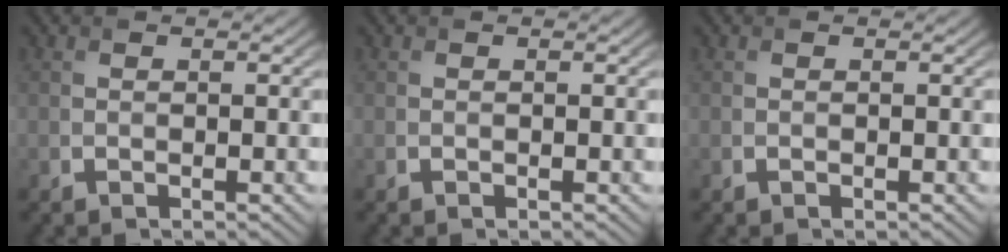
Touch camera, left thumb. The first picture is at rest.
{"total": 0.0}
{"total": 0.0}